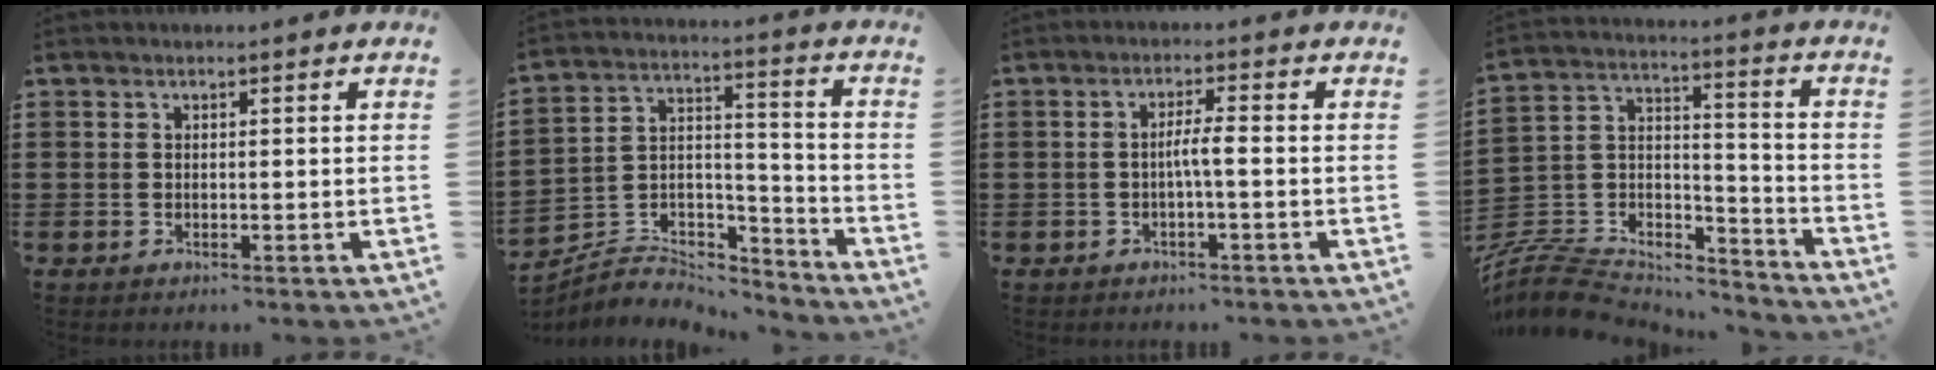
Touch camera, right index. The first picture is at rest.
{"total": 5.4, "force": [-4.8, 2.4, 0.7], "torque": [-0.020, 0.007, -0.094]}
{"total": 2.9, "force": [-0.7, 0.1, 2.8], "torque": [-0.051, -0.002, -0.014]}
{"total": 8.3, "force": [-7.5, 3.0, 1.8], "torque": [-0.052, 0.003, -0.151]}